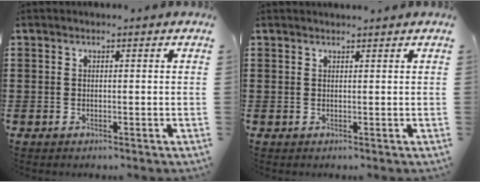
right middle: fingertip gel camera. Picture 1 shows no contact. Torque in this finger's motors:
{"motor_torque": [0.96, -1.17, -0.05, -0.01]}